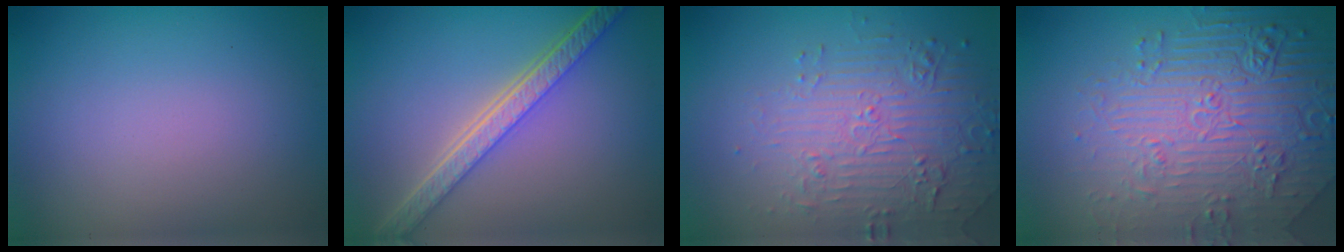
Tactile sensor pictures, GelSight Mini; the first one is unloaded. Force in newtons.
{"total": 5.7, "press": 4.4, "slide": 3.6}
{"total": 4.7, "press": 3.5, "slide": 3.2}
{"total": 6.9, "press": 5.6, "slide": 4.0}